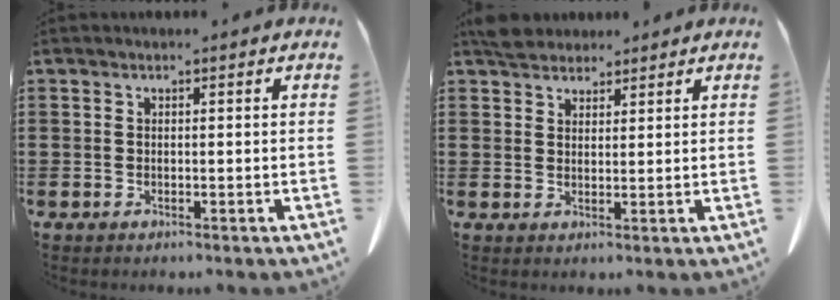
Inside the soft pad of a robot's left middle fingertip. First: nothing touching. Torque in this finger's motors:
{"motor_torque": [0.61, 0.40, 0.09, 0.00]}